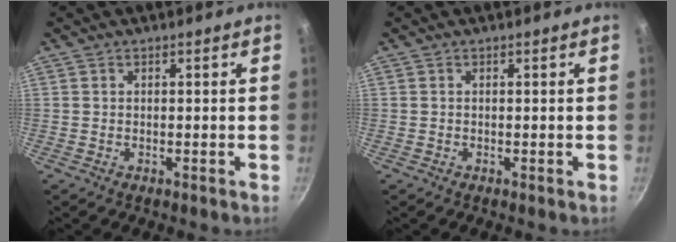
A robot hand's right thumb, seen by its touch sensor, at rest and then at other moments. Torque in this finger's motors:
{"motor_torque": [0.05, -0.06, 0.16, -0.02, -0.01]}